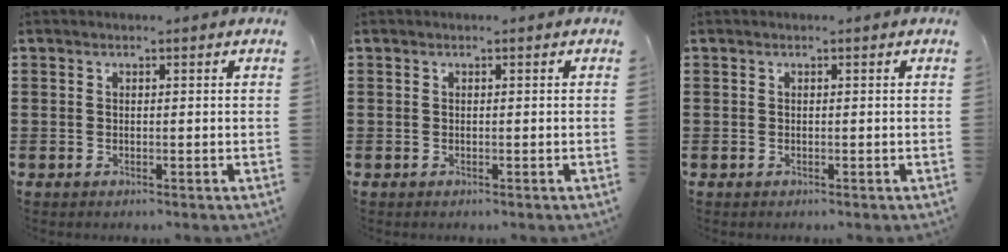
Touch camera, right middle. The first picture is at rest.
{"total": 0.0}
{"total": 0.0}